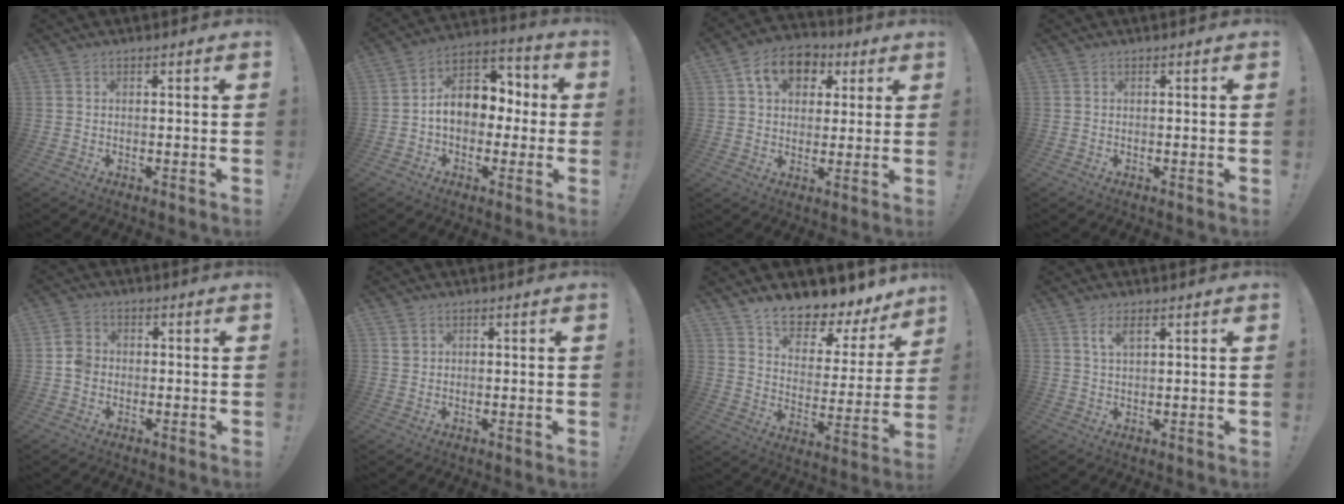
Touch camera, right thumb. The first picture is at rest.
{"total": 12.5, "force": [-0.2, 9.8, 7.9], "torque": [-0.112, 0.015, 0.005]}
{"total": 11.3, "force": [4.5, 8.6, 5.8], "torque": [-0.085, -0.005, 0.087]}
{"total": 0.0}
{"total": 4.6, "force": [-0.9, 3.9, 2.2], "torque": [-0.041, 0.014, -0.016]}
{"total": 1.6, "force": [1.1, 1.2, 0.2], "torque": [0.003, -0.001, 0.020]}
{"total": 9.1, "force": [8.2, 2.5, 3.0], "torque": [-0.049, -0.084, 0.140]}
{"total": 3.9, "force": [1.9, 1.4, 3.1], "torque": [-0.056, -0.002, 0.032]}